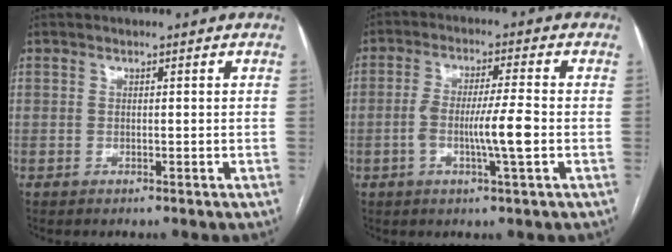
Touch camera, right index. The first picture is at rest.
{"total": 7.0, "force": [-1.6, 0.0, 6.8], "torque": [-0.126, 0.003, -0.029]}